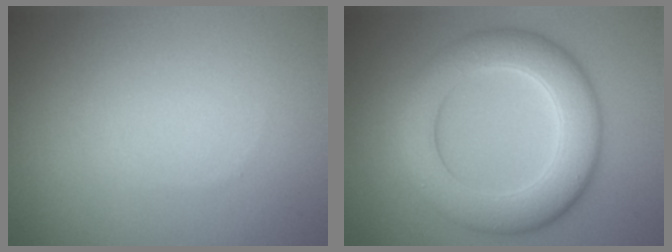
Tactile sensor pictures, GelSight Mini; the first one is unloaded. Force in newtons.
{"total": 7.6, "press": 7.6, "slide": 0.5}